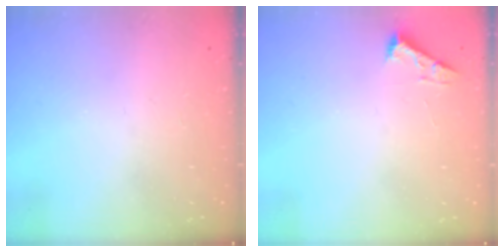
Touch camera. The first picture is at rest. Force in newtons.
{"total": 2.5, "press": 2.5, "slide": 0.3}